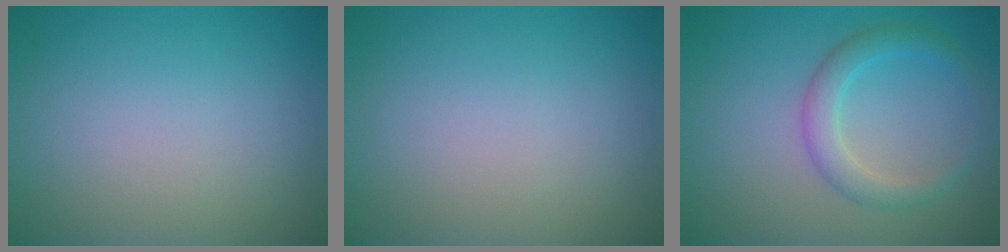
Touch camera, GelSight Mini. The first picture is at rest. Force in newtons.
{"total": 0.0}
{"total": 2.8, "press": 2.8, "slide": 0.0}